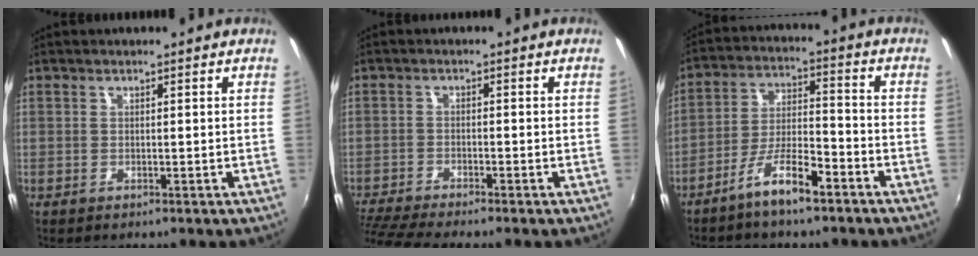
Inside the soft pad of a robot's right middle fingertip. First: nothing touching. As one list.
[{"total": 8.3, "force": [-7.5, -0.3, 3.6], "torque": [-0.101, -0.032, -0.135]}, {"total": 8.6, "force": [-6.1, 1.9, 5.7], "torque": [-0.118, 0.006, -0.108]}]